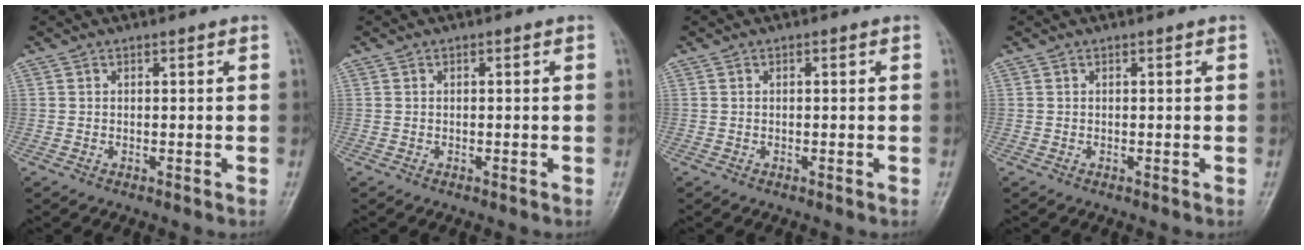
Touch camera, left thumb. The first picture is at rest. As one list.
[{"total": 0.0}, {"total": 0.0}, {"total": 0.0}]